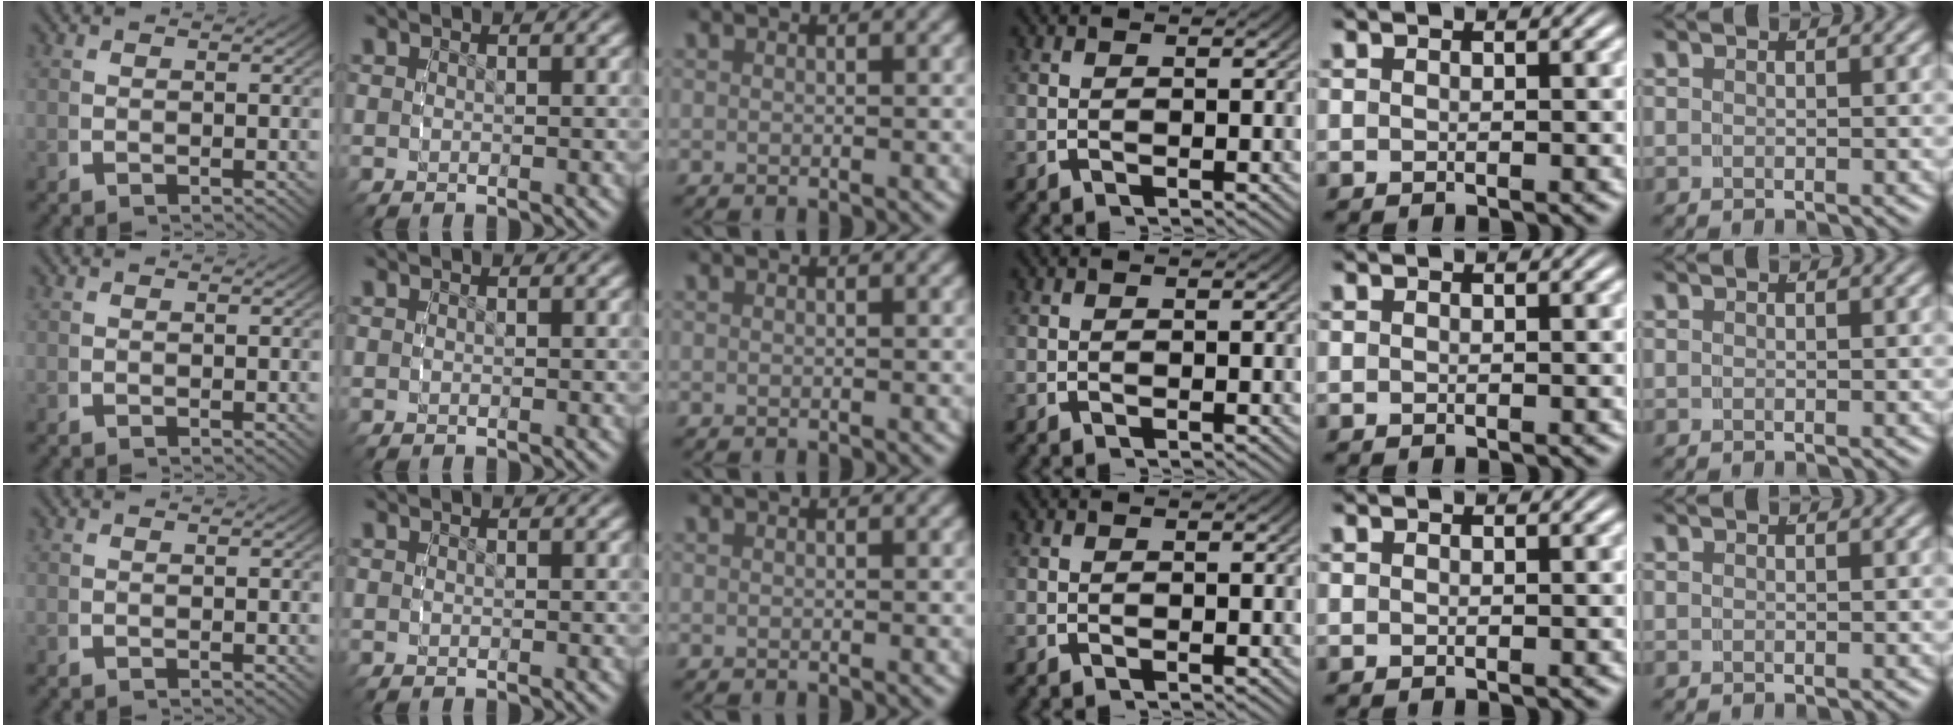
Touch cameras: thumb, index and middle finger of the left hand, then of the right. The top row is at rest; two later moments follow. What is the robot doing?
{"motion": "reach", "object": "pen bag"}